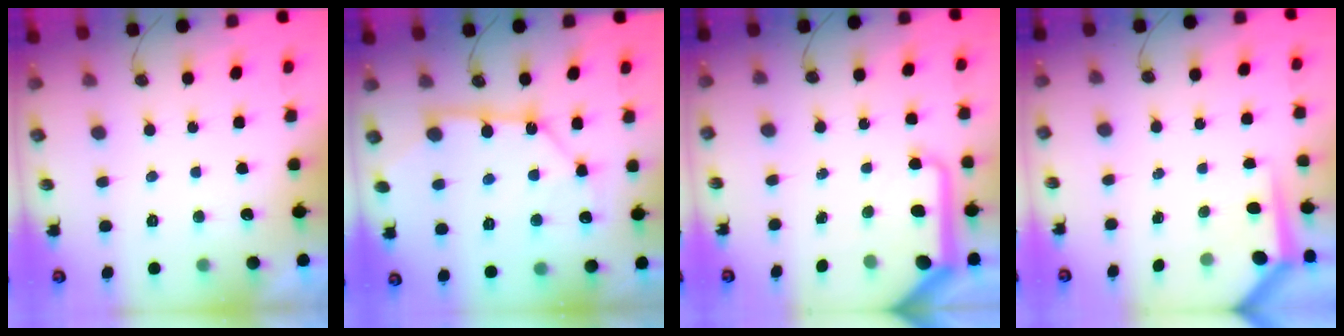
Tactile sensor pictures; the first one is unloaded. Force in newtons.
{"total": 12.9, "press": 12.8, "slide": 1.2}
{"total": 12.6, "press": 12.5, "slide": 1.6}
{"total": 4.0, "press": 3.9, "slide": 0.3}